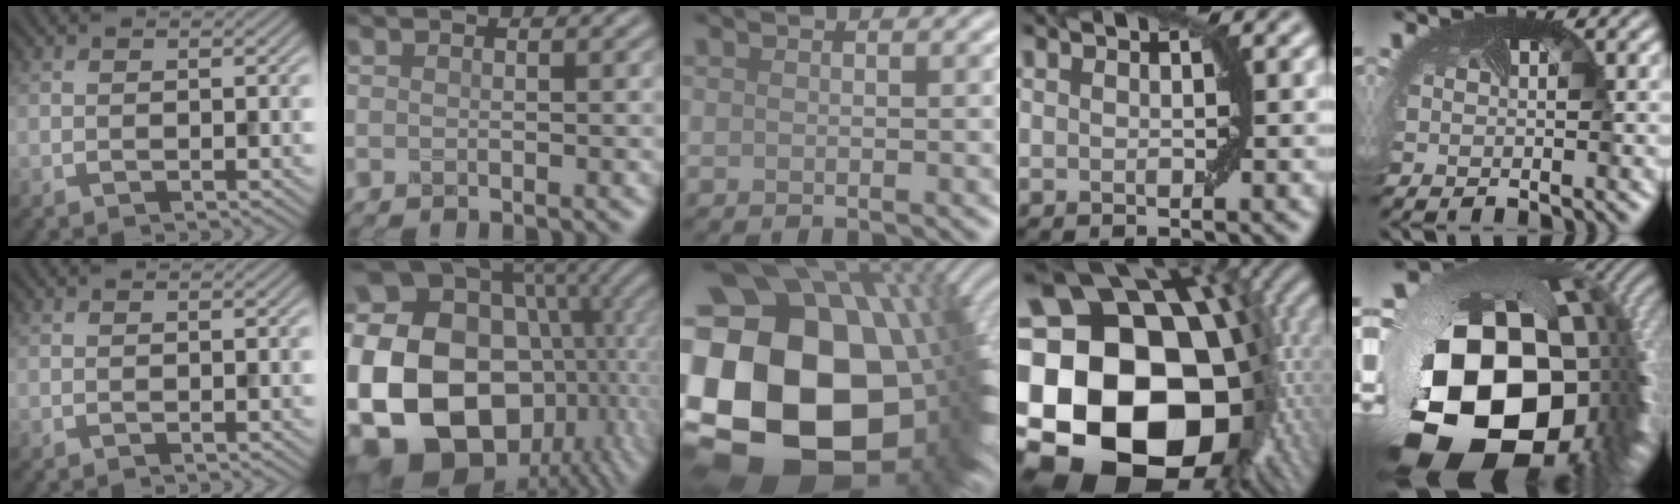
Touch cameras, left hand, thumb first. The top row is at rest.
{"index": {"total": 23.9, "force": [-1.7, 19.2, 14.0], "torque": [-0.307, -0.012, -0.048]}, "middle": {"total": 23.7, "force": [-2.6, 17.6, 15.7], "torque": [-0.306, -0.076, -0.042]}, "ring": {"total": 24.4, "force": [-2.5, 19.2, 14.9], "torque": [-0.283, -0.024, -0.068]}, "little": {"total": 22.1, "force": [-4.9, 15.5, 14.9], "torque": [-0.310, -0.132, -0.050]}}